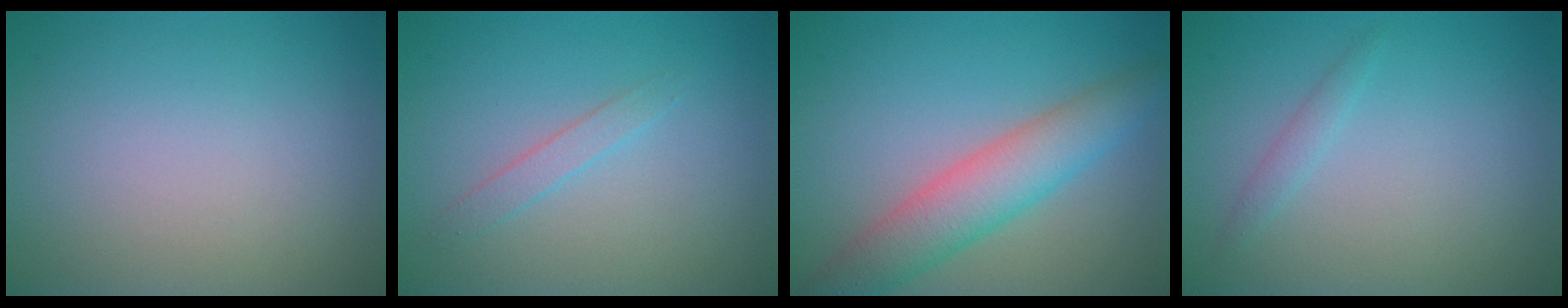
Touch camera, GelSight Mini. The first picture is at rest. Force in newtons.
{"total": 1.3, "press": 1.3, "slide": 0.1}
{"total": 5.4, "press": 5.4, "slide": 0.2}
{"total": 1.6, "press": 1.6, "slide": 0.1}